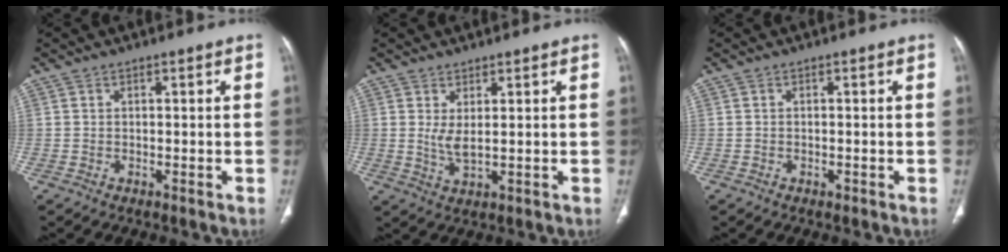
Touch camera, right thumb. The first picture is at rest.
{"total": 3.4, "force": [1.0, 0.9, 3.2], "torque": [-0.066, -0.017, 0.026]}
{"total": 0.5, "force": [-0.3, 0.3, 0.3], "torque": [-0.006, 0.000, -0.004]}